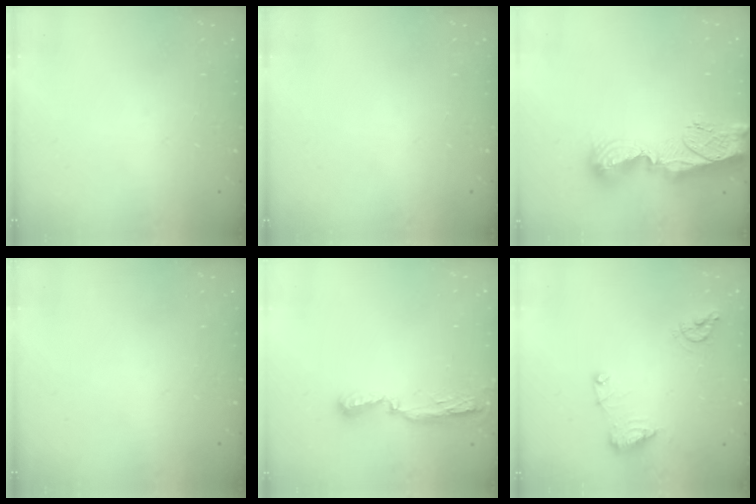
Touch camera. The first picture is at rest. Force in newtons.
{"total": 0.0}
{"total": 11.5, "press": 11.4, "slide": 1.4}
{"total": 0.0}
{"total": 9.5, "press": 7.8, "slide": 5.5}
{"total": 10.5, "press": 10.4, "slide": 1.1}